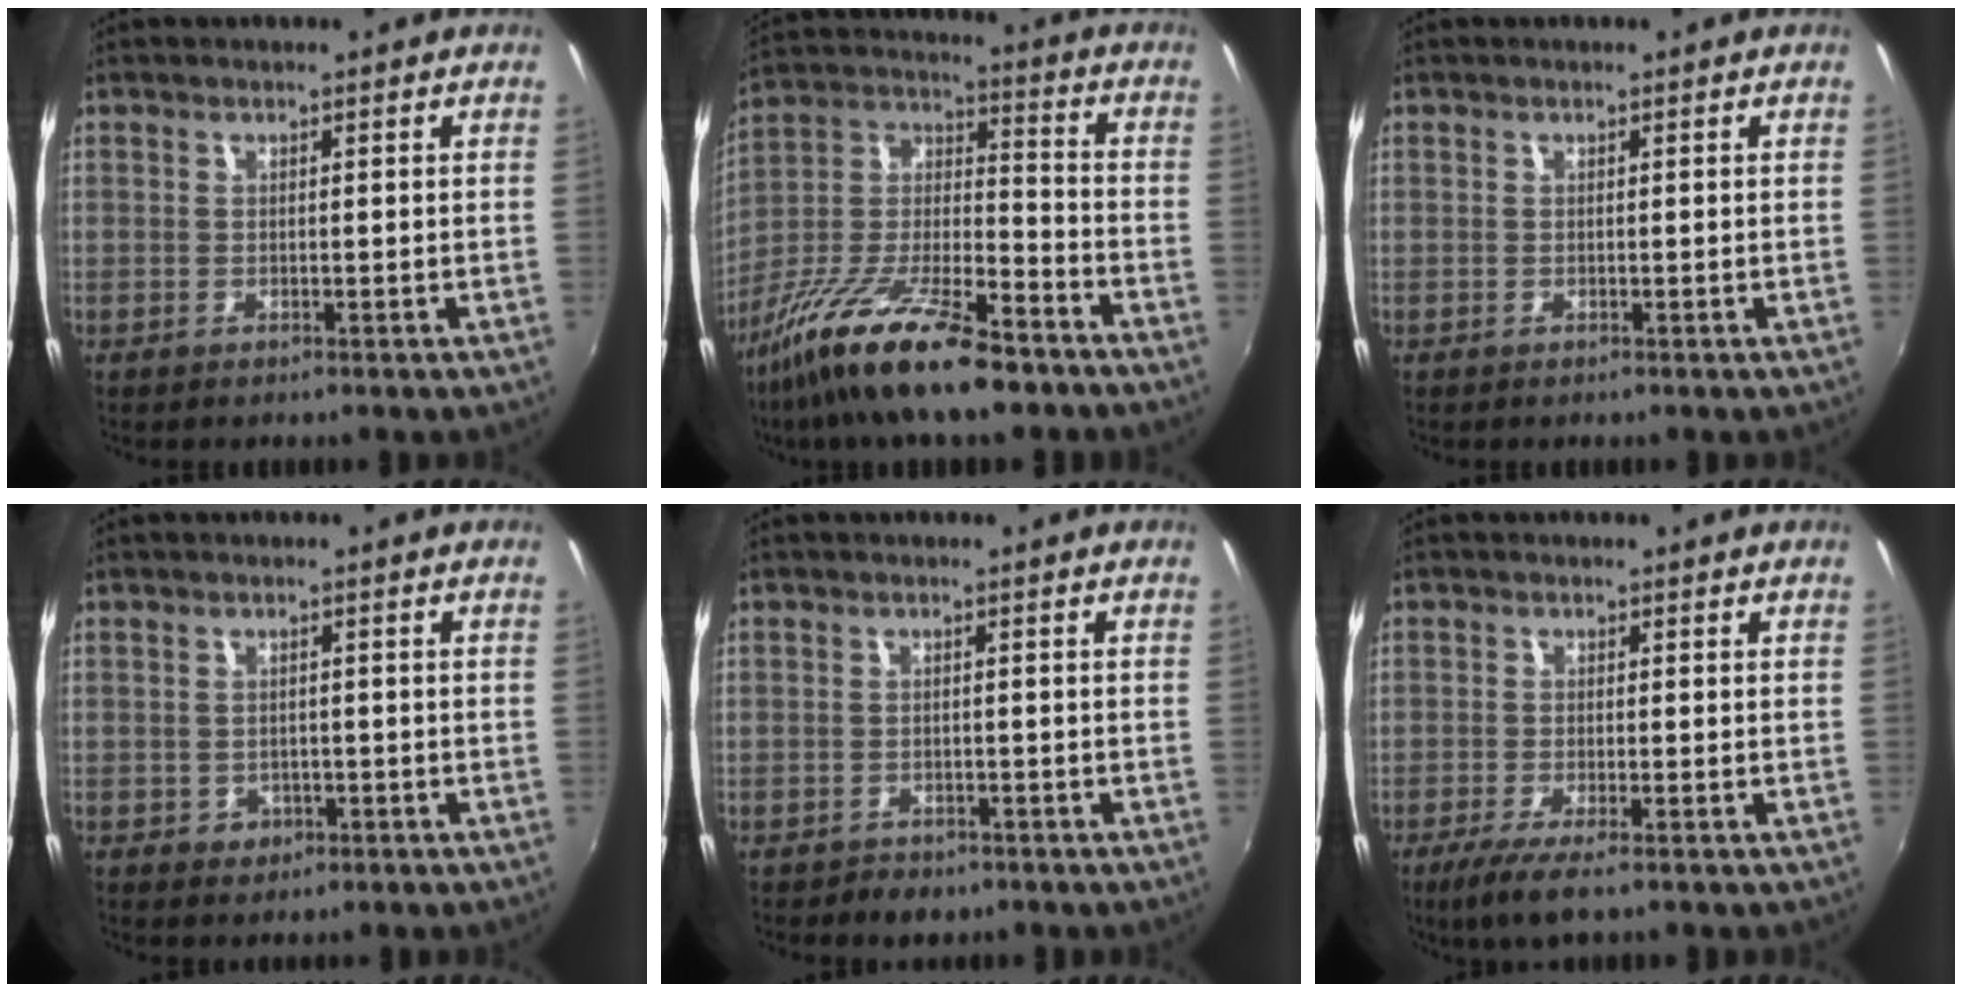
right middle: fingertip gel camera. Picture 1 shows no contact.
{"total": 19.7, "force": [-13.5, 5.2, 13.4], "torque": [-0.263, -0.013, -0.242]}
{"total": 0.0}
{"total": 2.8, "force": [-0.9, 2.5, 0.9], "torque": [-0.021, 0.001, -0.008]}
{"total": 3.5, "force": [-2.6, 2.1, 1.0], "torque": [-0.032, -0.009, -0.037]}
{"total": 5.4, "force": [-3.5, 0.7, 4.0], "torque": [-0.093, -0.023, -0.064]}